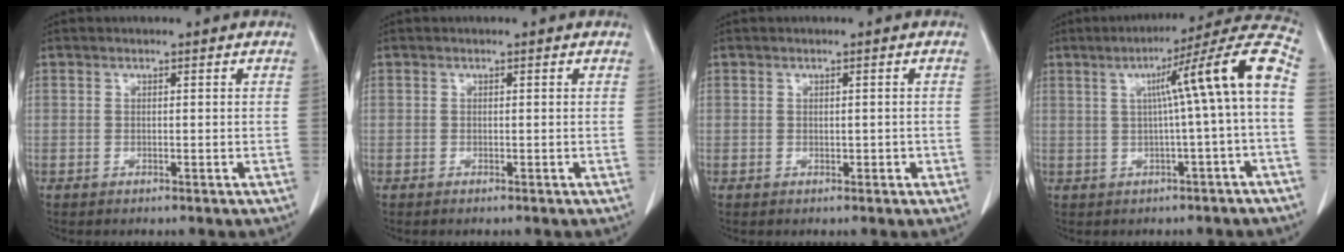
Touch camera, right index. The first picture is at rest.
{"total": 0.0}
{"total": 0.9, "force": [-0.2, 0.7, 0.6], "torque": [-0.003, 0.005, 0.000]}
{"total": 12.0, "force": [0.5, -1.2, 11.9], "torque": [-0.155, 0.034, 0.005]}